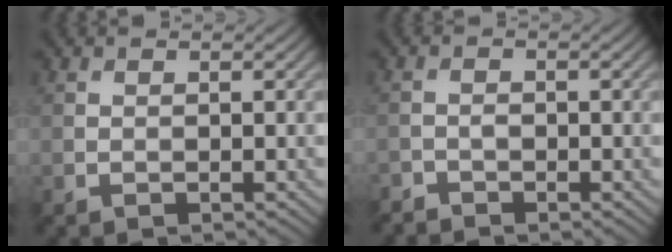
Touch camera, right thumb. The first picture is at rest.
{"total": 1.8, "force": [-1.6, 0.6, 0.4], "torque": [-0.008, -0.002, -0.038]}